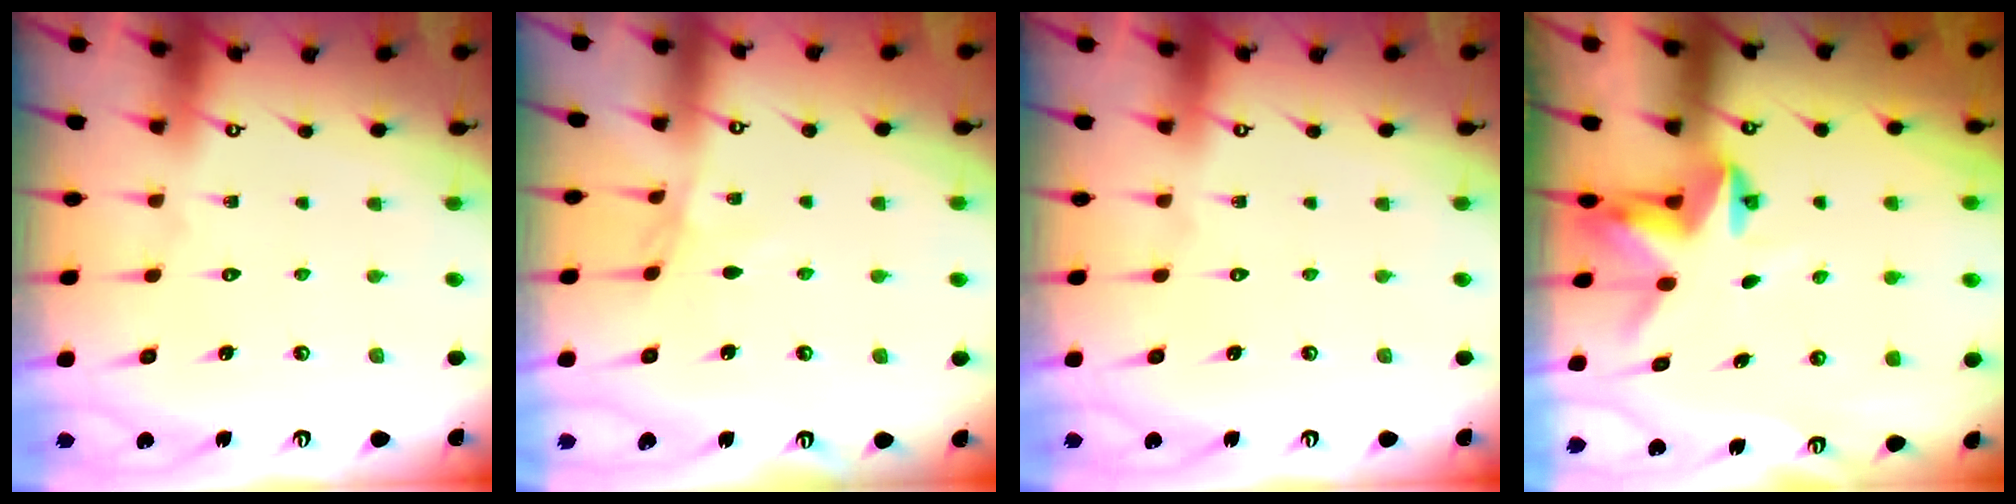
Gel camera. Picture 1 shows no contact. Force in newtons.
{"total": 2.2, "press": 2.2, "slide": 0.4}
{"total": 0.0}
{"total": 3.0, "press": 3.0, "slide": 0.0}